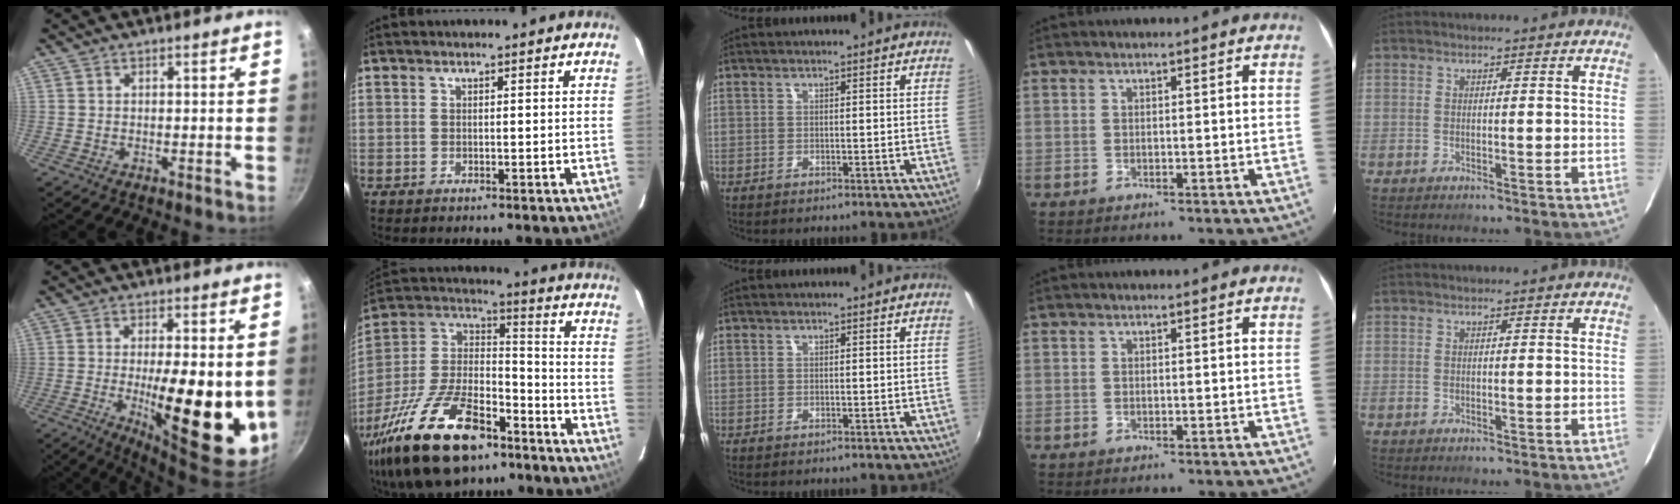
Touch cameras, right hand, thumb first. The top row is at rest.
{"thumb": {"total": 16.6, "force": [-1.5, 5.2, 15.6], "torque": [-0.220, -0.011, -0.015]}, "index": {"total": 28.5, "force": [-17.7, 12.9, 18.3], "torque": [-0.375, -0.018, -0.295]}}